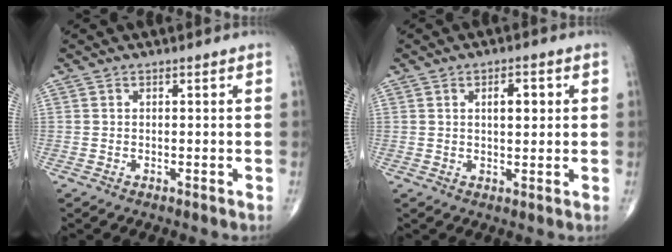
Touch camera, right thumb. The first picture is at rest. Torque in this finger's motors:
{"motor_torque": [0.55, 2.49, 0.53, 0.35, 0.03]}